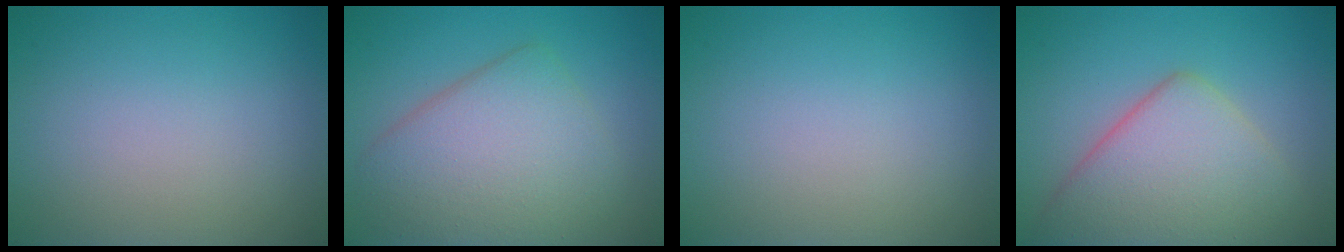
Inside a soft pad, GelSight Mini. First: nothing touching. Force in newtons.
{"total": 6.9, "press": 6.9, "slide": 0.3}
{"total": 0.0}
{"total": 7.4, "press": 7.4, "slide": 0.2}